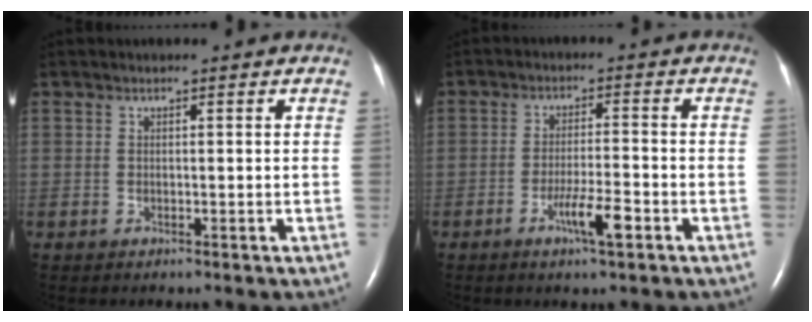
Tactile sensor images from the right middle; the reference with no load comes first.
{"total": 5.0, "force": [-2.6, 0.2, 4.3], "torque": [-0.081, -0.005, -0.047]}